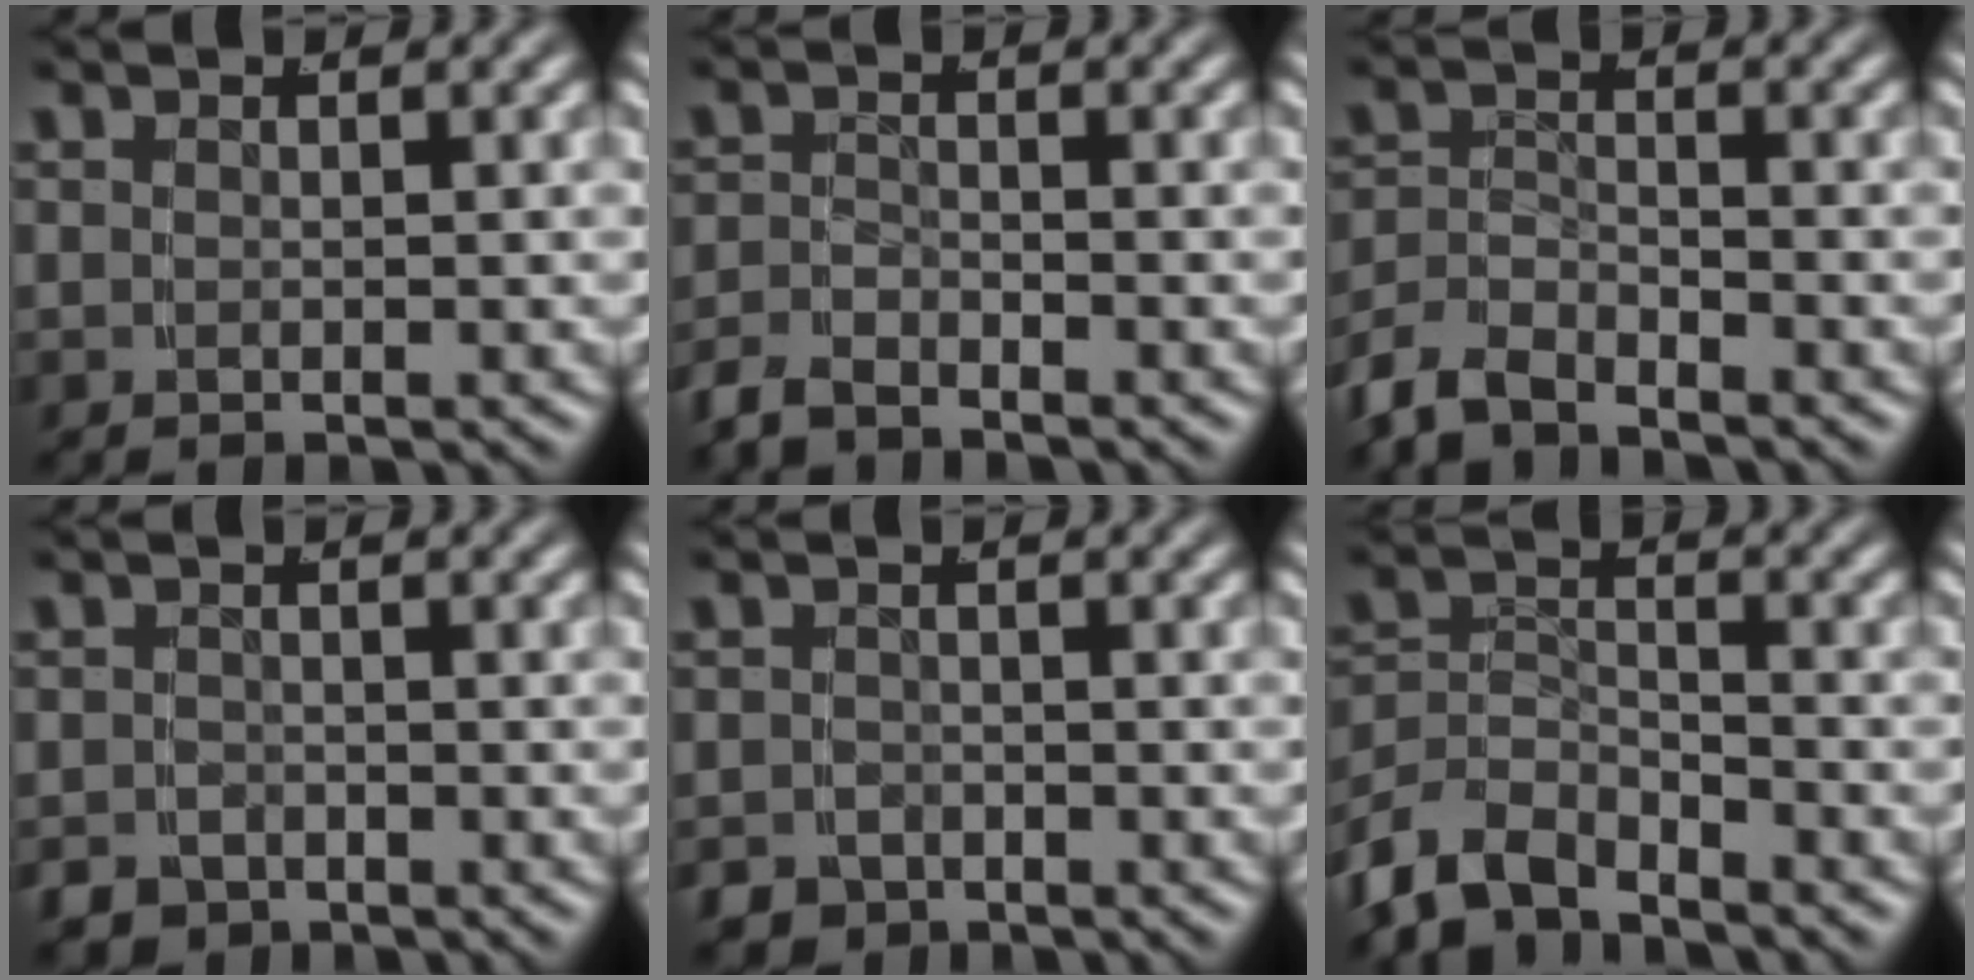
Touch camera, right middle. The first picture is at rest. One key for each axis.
{"total": 2.6, "fx": -2.4, "fy": 0.8, "fz": 0.7, "tx": -0.019, "ty": -0.010, "tz": -0.040}
{"total": 4.6, "fx": -3.4, "fy": 2.6, "fz": 1.8, "tx": -0.049, "ty": -0.014, "tz": -0.059}
{"total": 2.8, "fx": -2.3, "fy": 1.5, "fz": 0.1, "tx": -0.001, "ty": -0.017, "tz": -0.034}
{"total": 2.9, "fx": -2.4, "fy": 1.6, "fz": 0.1, "tx": 0.000, "ty": -0.018, "tz": -0.036}
{"total": 5.6, "fx": -3.8, "fy": 3.3, "fz": 2.4, "tx": -0.061, "ty": -0.023, "tz": -0.061}